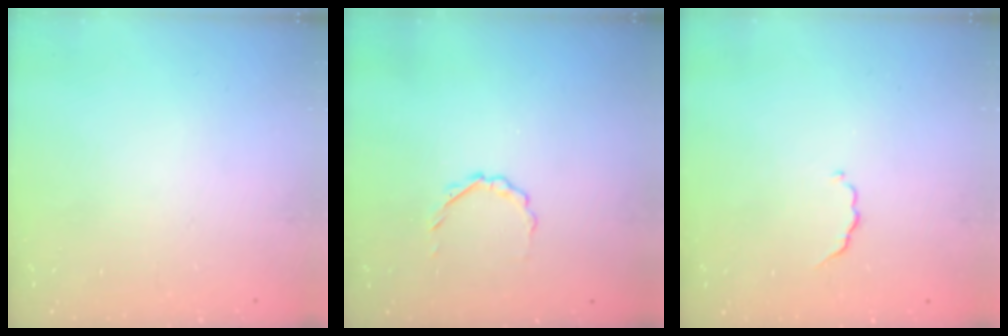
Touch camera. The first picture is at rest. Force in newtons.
{"total": 2.1, "press": 2.0, "slide": 0.8}
{"total": 2.8, "press": 2.7, "slide": 0.5}